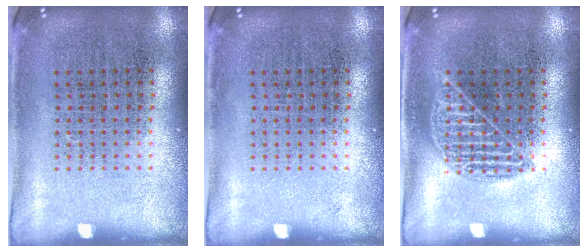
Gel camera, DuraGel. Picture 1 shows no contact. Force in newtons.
{"total": 0.0}
{"total": 1.6, "press": 1.6, "slide": 0.2}